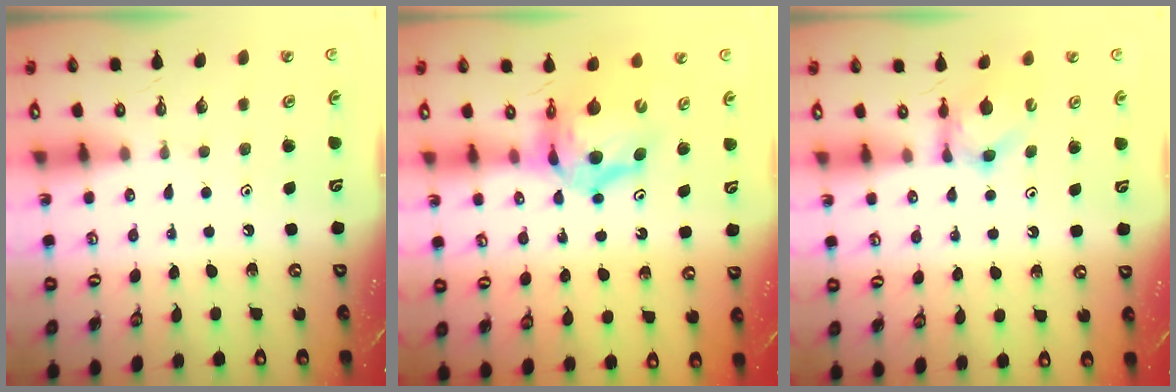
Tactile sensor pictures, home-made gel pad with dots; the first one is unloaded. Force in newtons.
{"total": 10.6, "press": 10.5, "slide": 1.1}
{"total": 5.7, "press": 5.7, "slide": 0.6}